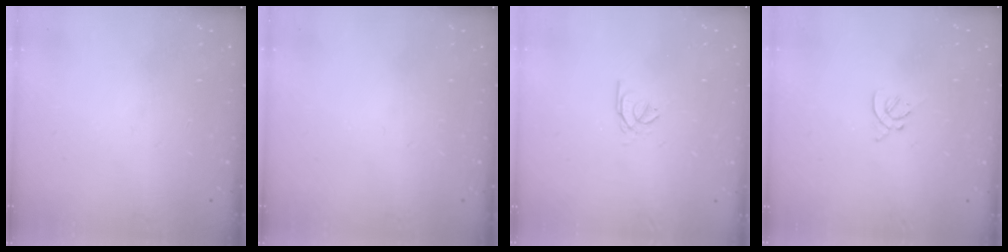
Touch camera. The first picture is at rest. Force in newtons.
{"total": 0.0}
{"total": 0.7, "press": 0.6, "slide": 0.4}
{"total": 2.2, "press": 2.1, "slide": 0.6}